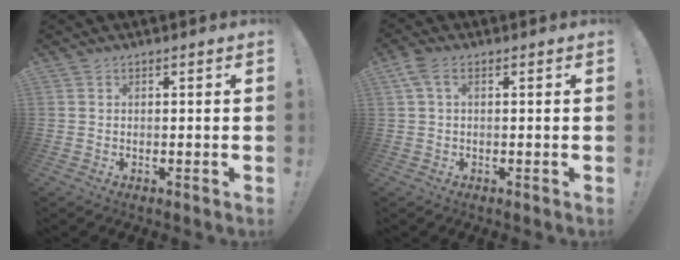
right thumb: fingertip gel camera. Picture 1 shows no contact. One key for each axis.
{"total": 3.7, "fx": 1.1, "fy": 1.8, "fz": 3.1, "tx": -0.067, "ty": 0.008, "tz": 0.024}